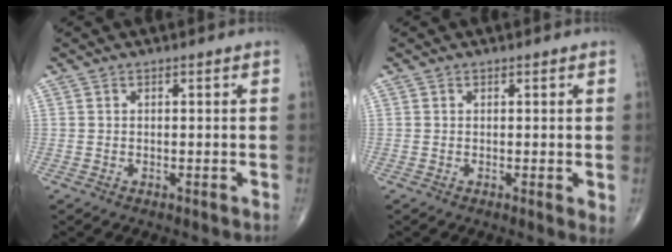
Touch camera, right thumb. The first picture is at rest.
{"total": 1.8, "force": [0.1, 0.5, 1.7], "torque": [-0.029, -0.008, -0.001]}